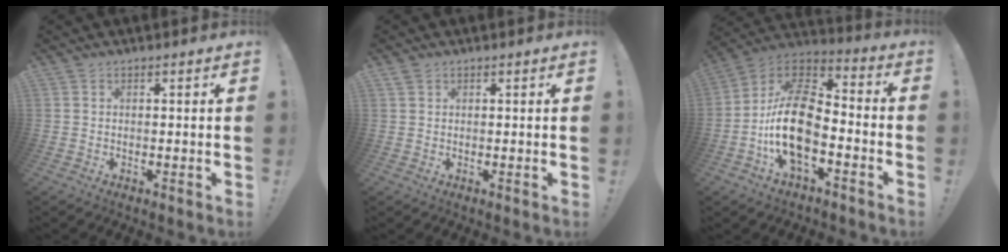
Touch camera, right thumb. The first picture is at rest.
{"total": 1.2, "force": [0.9, 0.7, 0.4], "torque": [-0.012, 0.002, 0.018]}
{"total": 17.8, "force": [-4.8, 10.0, 13.9], "torque": [-0.264, 0.027, -0.075]}